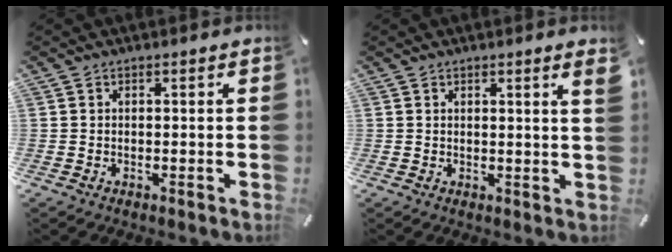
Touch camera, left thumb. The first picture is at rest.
{"total": 2.4, "force": [1.2, 0.0, 2.1], "torque": [-0.033, -0.005, 0.018]}